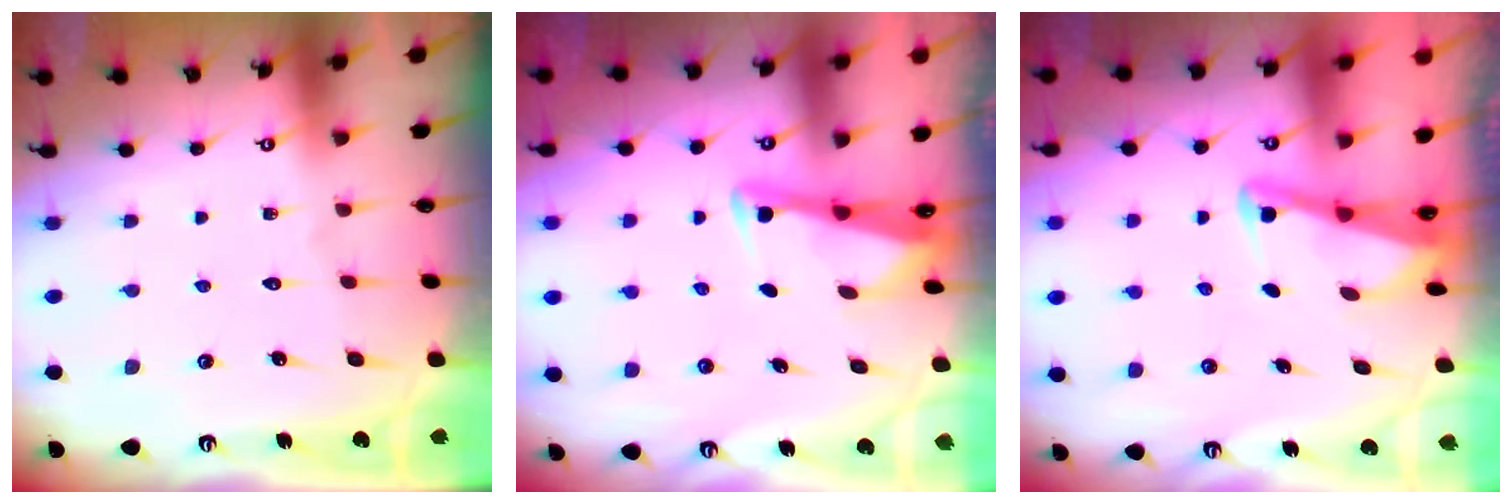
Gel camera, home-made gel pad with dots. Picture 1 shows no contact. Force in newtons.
{"total": 2.9, "press": 2.9, "slide": 0.4}
{"total": 3.0, "press": 3.0, "slide": 0.3}